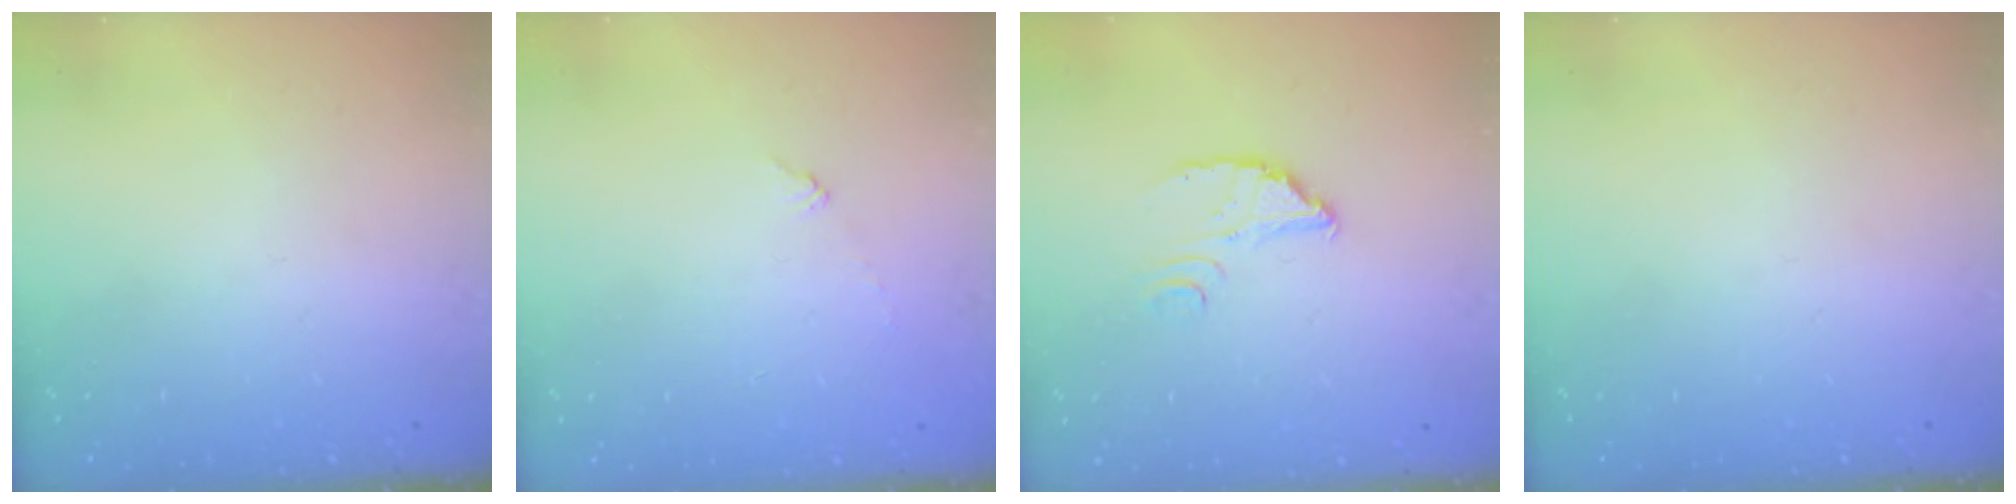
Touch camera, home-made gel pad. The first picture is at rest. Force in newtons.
{"total": 3.6, "press": 3.6, "slide": 0.3}
{"total": 3.6, "press": 3.6, "slide": 0.3}
{"total": 0.0}